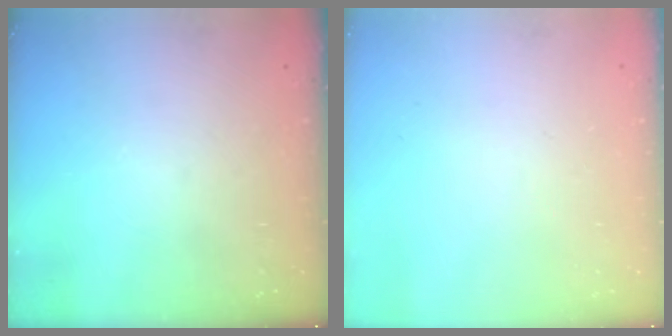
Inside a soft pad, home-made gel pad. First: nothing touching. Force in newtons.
{"total": 0.0}